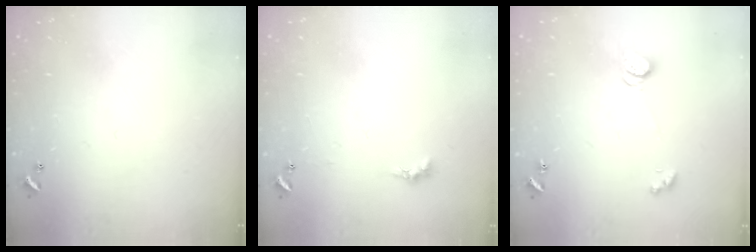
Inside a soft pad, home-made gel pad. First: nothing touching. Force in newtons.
{"total": 0.6, "press": 0.4, "slide": 0.5}
{"total": 2.5, "press": 2.4, "slide": 0.3}